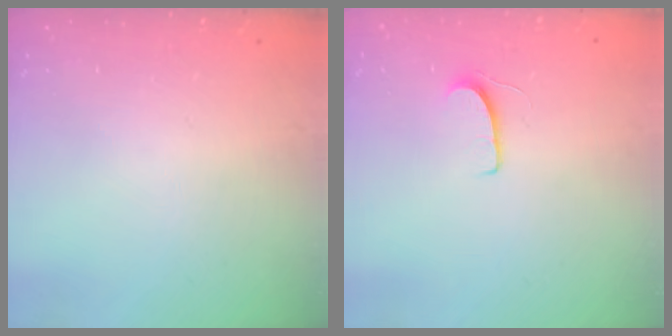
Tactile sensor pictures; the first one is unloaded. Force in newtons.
{"total": 5.1, "press": 5.0, "slide": 0.5}